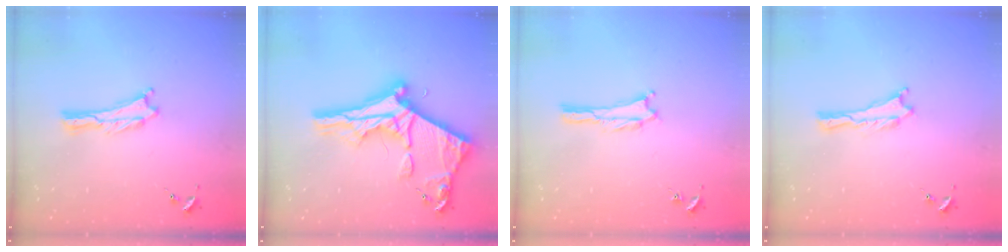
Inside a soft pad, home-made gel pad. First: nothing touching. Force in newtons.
{"total": 13.1, "press": 13.0, "slide": 1.2}
{"total": 0.0}
{"total": 0.0}